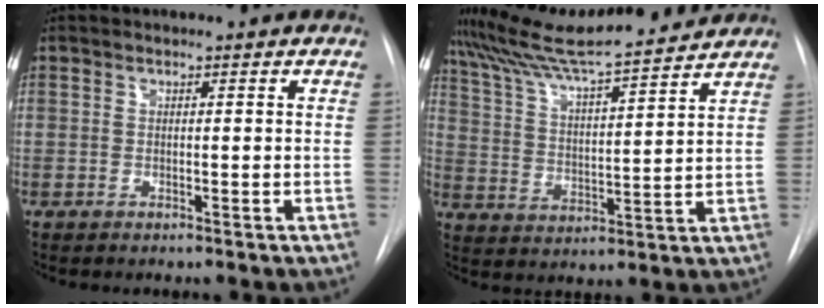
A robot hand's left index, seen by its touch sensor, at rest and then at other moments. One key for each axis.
{"total": 16.4, "fx": 15.1, "fy": 0.3, "fz": 6.6, "tx": -0.119, "ty": 0.010, "tz": 0.244}